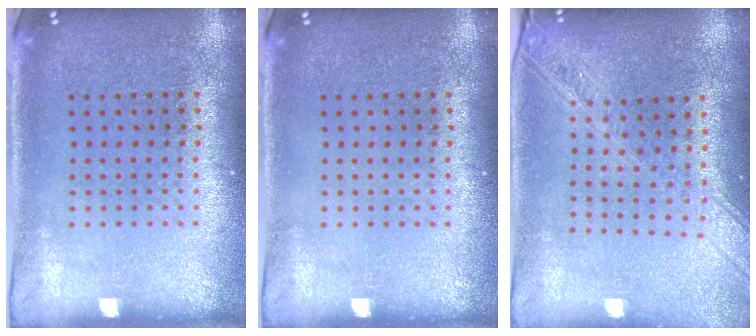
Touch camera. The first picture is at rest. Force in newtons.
{"total": 0.0}
{"total": 2.2, "press": 1.9, "slide": 1.2}